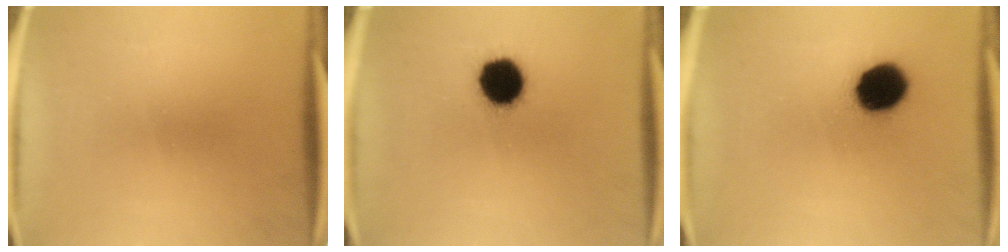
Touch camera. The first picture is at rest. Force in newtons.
{"total": 12.0}
{"total": 13.1}